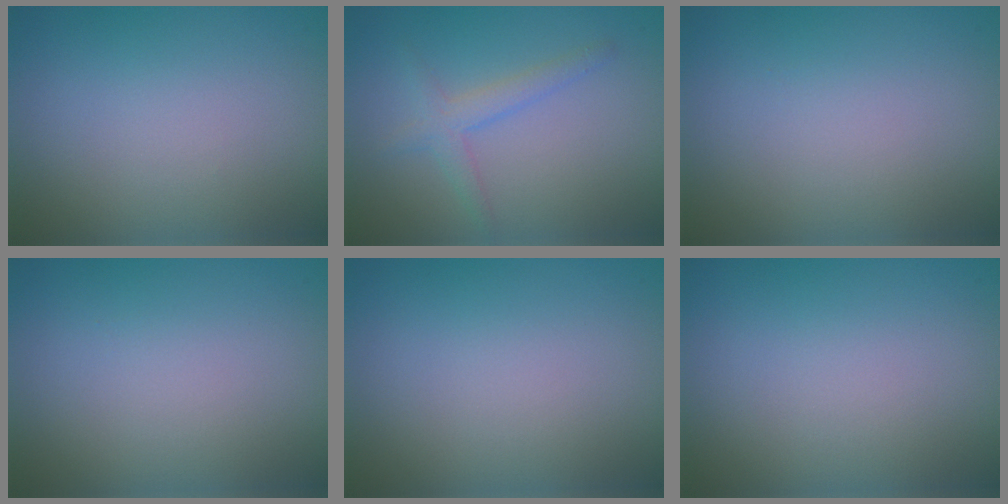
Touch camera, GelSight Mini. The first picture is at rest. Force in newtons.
{"total": 2.0, "press": 2.0, "slide": 0.1}
{"total": 0.0}
{"total": 0.0}
{"total": 0.0}
{"total": 0.0}